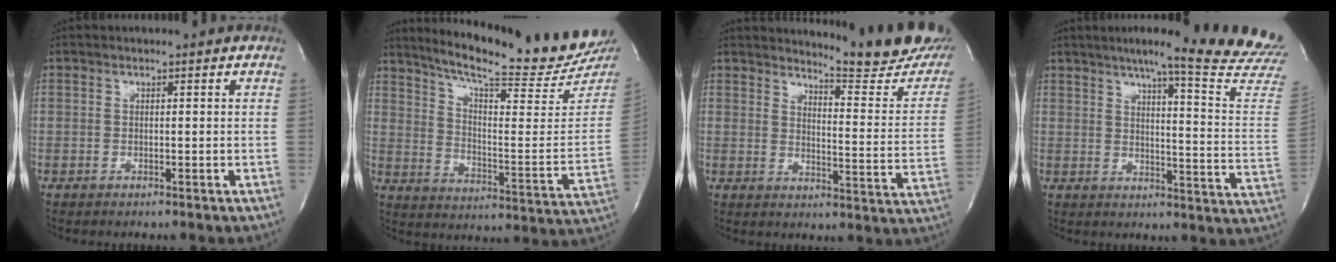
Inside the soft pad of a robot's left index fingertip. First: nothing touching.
{"total": 22.6, "force": [20.6, 0.6, 9.3], "torque": [-0.147, -0.085, 0.275]}
{"total": 15.9, "force": [15.2, 0.4, 4.5], "torque": [-0.060, -0.114, 0.170]}
{"total": 22.2, "force": [19.1, -1.1, 11.3], "torque": [-0.154, -0.091, 0.223]}